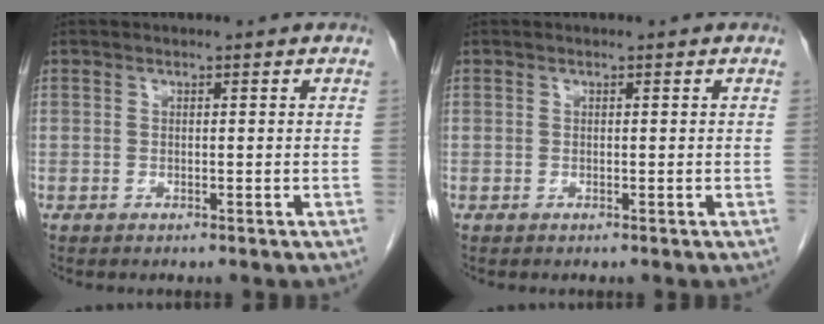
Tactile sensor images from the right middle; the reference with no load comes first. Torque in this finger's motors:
{"motor_torque": [0.00, 0.00, 0.00, 0.01]}